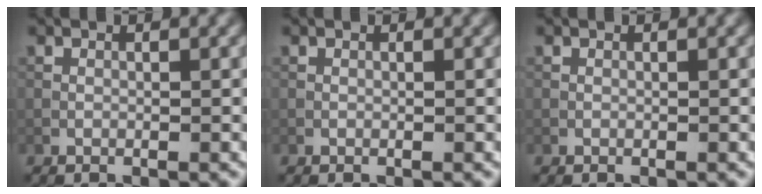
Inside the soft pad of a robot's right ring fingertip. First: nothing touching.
{"total": 0.0}
{"total": 0.0}